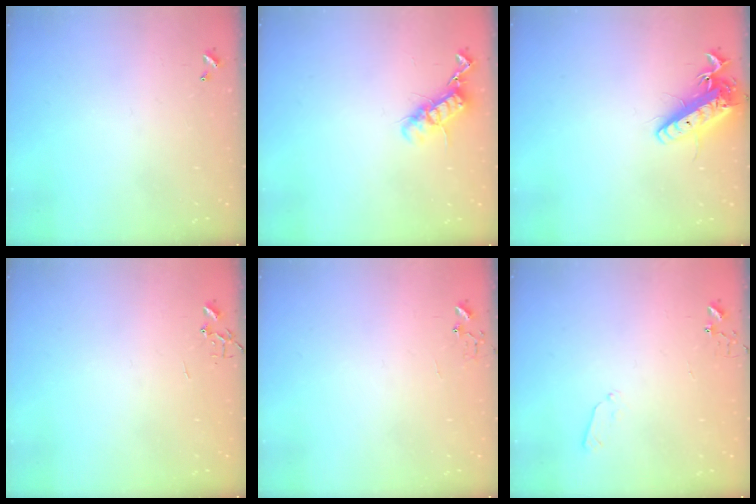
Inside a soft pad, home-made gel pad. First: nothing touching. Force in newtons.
{"total": 12.1, "press": 12.1, "slide": 0.4}
{"total": 15.2, "press": 14.9, "slide": 2.9}
{"total": 0.0}
{"total": 6.0, "press": 6.0, "slide": 0.6}
{"total": 3.7, "press": 3.6, "slide": 0.5}